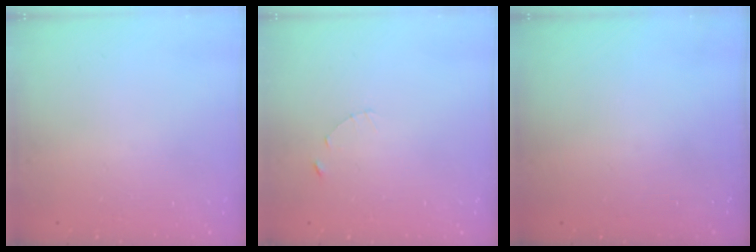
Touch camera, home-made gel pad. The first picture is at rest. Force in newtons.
{"total": 1.0, "press": 1.0, "slide": 0.2}
{"total": 0.0}